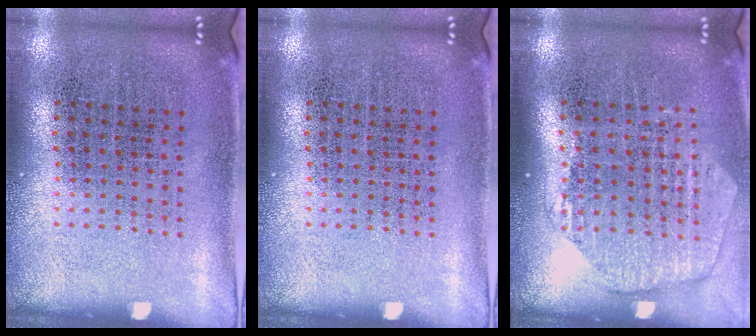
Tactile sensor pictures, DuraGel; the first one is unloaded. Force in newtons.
{"total": 0.0}
{"total": 1.6, "press": 1.4, "slide": 0.7}